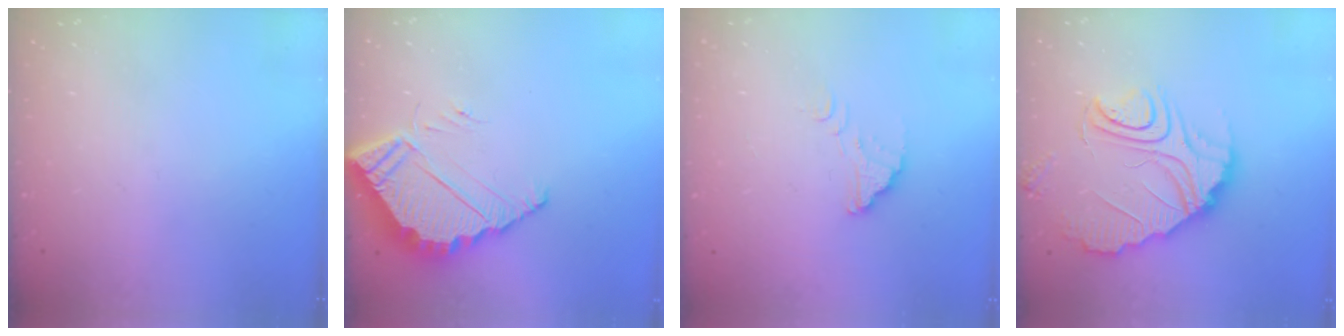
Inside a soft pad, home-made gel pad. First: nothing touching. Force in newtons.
{"total": 5.7, "press": 5.7, "slide": 0.4}
{"total": 3.0, "press": 3.0, "slide": 0.1}
{"total": 12.4, "press": 12.4, "slide": 1.1}